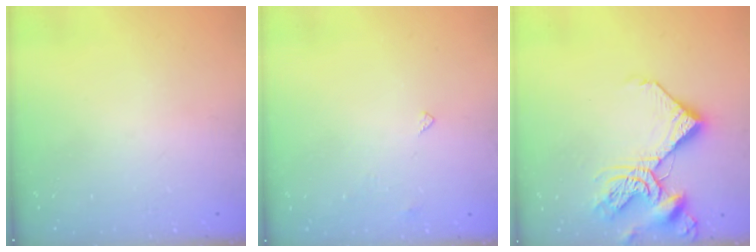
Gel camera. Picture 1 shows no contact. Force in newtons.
{"total": 2.4, "press": 2.4, "slide": 0.4}
{"total": 11.3, "press": 11.2, "slide": 1.5}